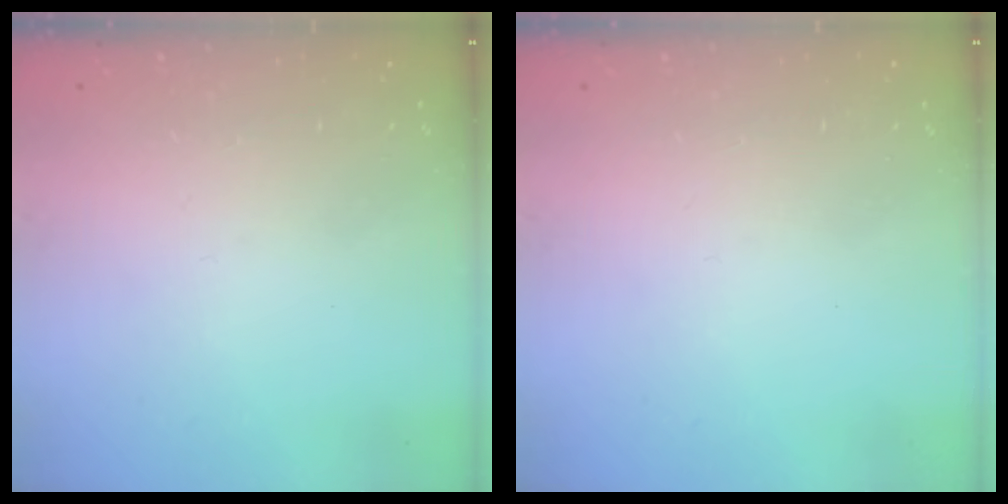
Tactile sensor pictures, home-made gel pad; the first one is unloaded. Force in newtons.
{"total": 0.0}